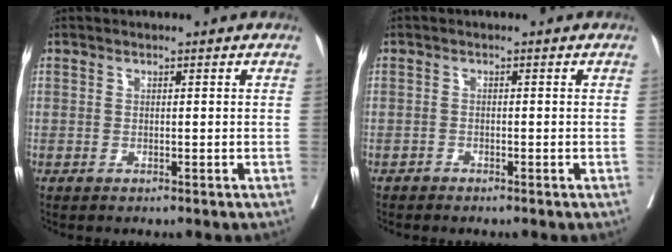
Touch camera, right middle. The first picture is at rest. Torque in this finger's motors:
{"motor_torque": [-0.07, -0.08, -0.05, 0.00]}